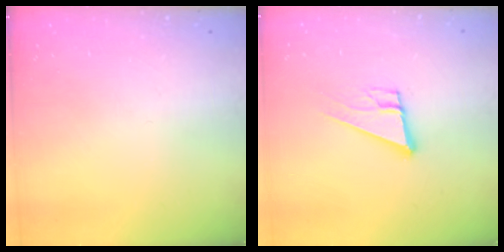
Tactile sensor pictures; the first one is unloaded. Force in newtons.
{"total": 10.6, "press": 10.1, "slide": 3.3}